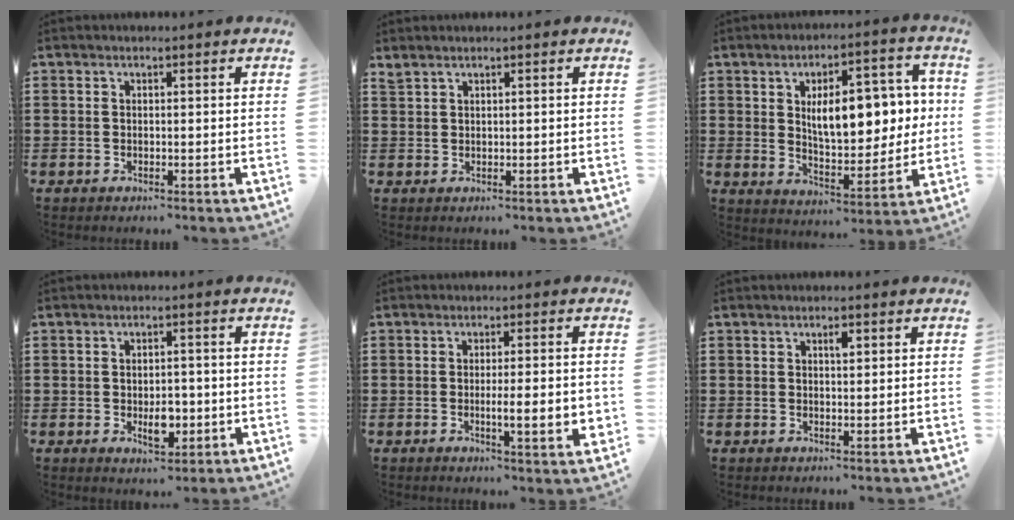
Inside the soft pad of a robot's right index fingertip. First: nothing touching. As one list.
[{"total": 1.0, "force": [0.9, 0.3, 0.4], "torque": [-0.009, 0.000, 0.017]}, {"total": 10.7, "force": [1.9, 5.2, 9.2], "torque": [-0.138, 0.002, 0.027]}, {"total": 4.4, "force": [-1.0, 2.5, 3.5], "torque": [-0.055, 0.003, -0.018]}, {"total": 5.4, "force": [-0.8, 0.7, 5.3], "torque": [-0.080, -0.009, -0.014]}, {"total": 1.2, "force": [0.5, 0.5, 1.0], "torque": [-0.013, 0.000, 0.007]}]